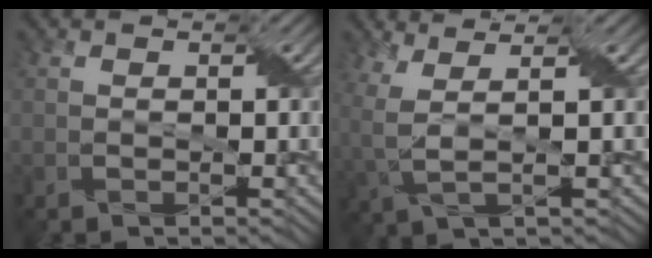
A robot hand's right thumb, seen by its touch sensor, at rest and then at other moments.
{"total": 4.7, "force": [1.6, 1.3, 4.2], "torque": [-0.106, 0.006, 0.032]}